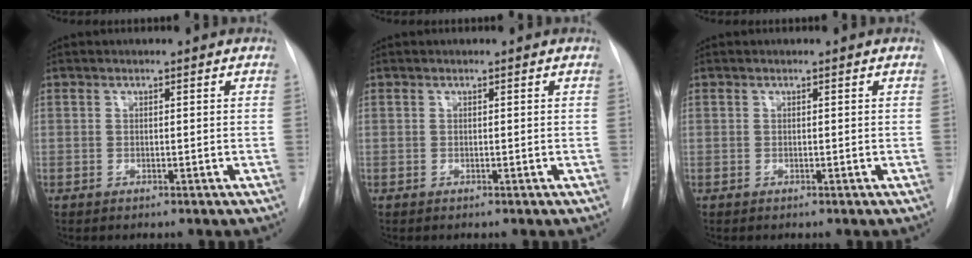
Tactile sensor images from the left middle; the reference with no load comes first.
{"total": 0.0}
{"total": 0.0}